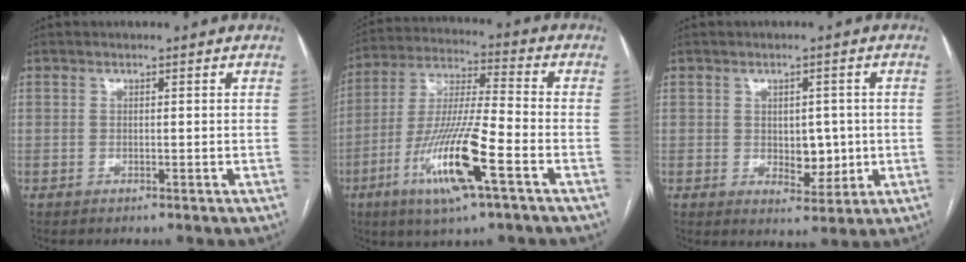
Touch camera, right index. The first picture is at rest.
{"total": 15.4, "force": [-6.5, 1.1, 13.9], "torque": [-0.278, -0.016, -0.119]}
{"total": 5.2, "force": [-0.2, 3.1, 4.1], "torque": [-0.050, 0.001, 0.007]}